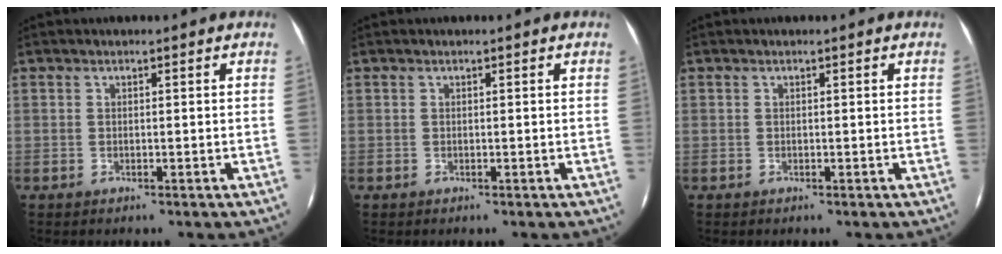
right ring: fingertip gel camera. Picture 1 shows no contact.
{"total": 0.0}
{"total": 0.0}